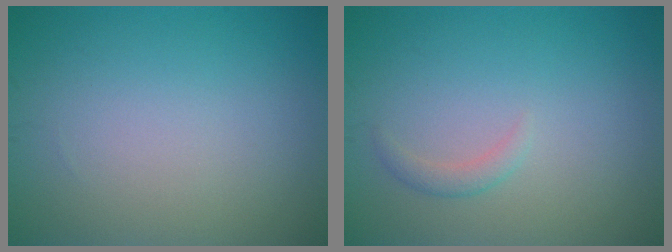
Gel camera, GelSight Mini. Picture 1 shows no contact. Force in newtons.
{"total": 1.1, "press": 1.1, "slide": 0.1}